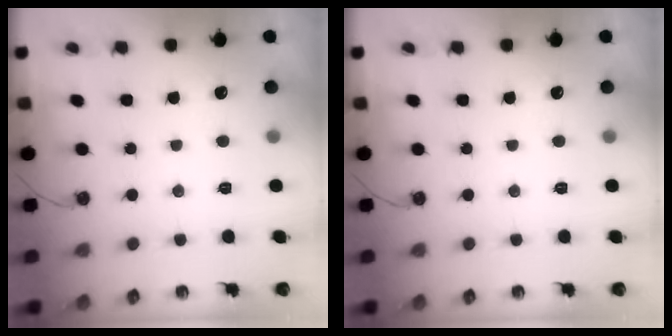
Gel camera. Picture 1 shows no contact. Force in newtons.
{"total": 0.0}